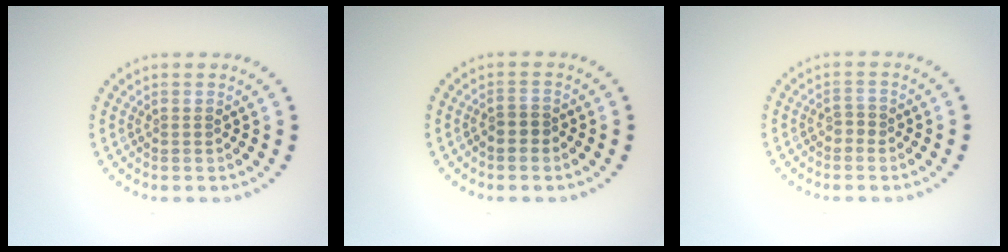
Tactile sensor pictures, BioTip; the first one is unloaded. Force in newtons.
{"total": 1.5, "press": 1.4, "slide": 0.7}
{"total": 1.0, "press": 0.8, "slide": 0.6}